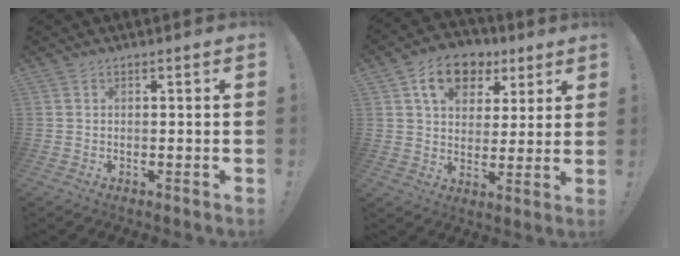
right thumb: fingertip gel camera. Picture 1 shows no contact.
{"total": 12.1, "force": [6.0, 8.7, 6.0], "torque": [-0.091, -0.020, 0.113]}